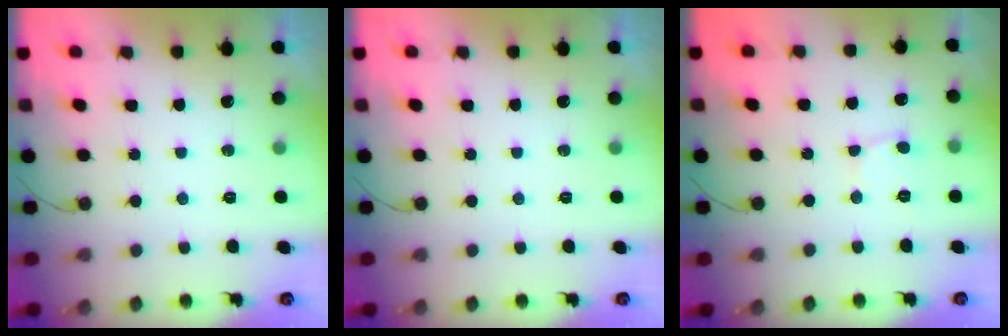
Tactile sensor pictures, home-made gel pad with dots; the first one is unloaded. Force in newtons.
{"total": 0.0}
{"total": 2.7, "press": 2.7, "slide": 0.3}